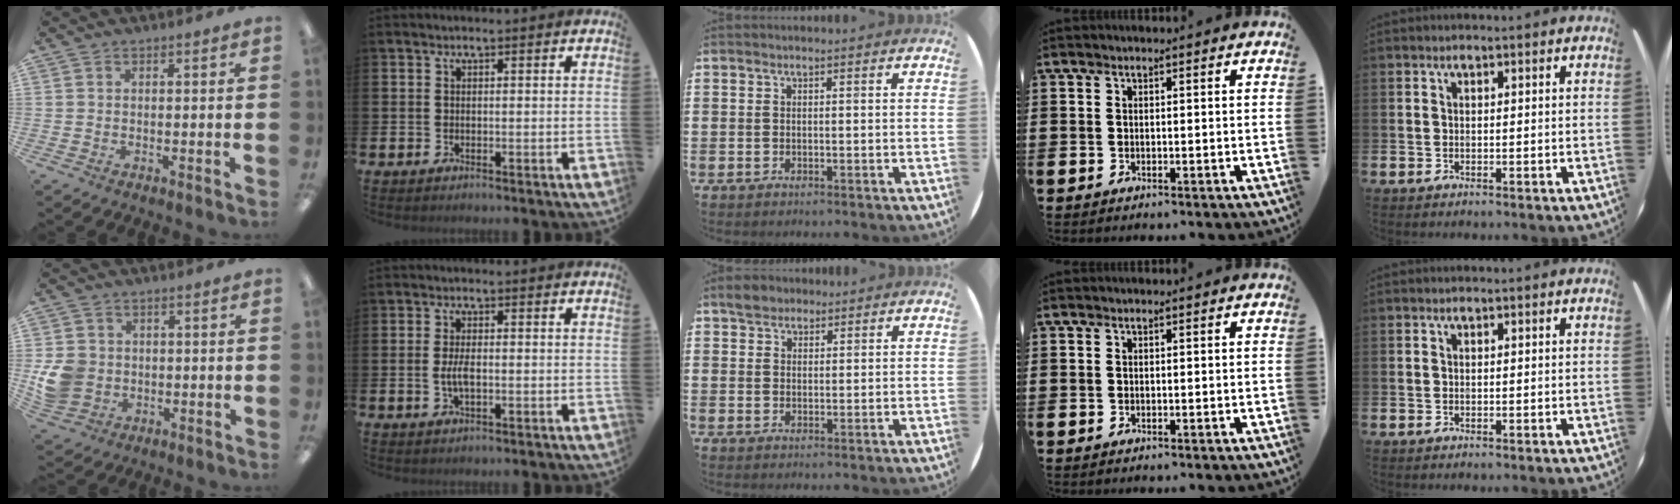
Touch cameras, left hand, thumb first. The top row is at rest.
{"thumb": {"total": 8.3, "force": [-0.6, 7.5, 3.6], "torque": [-0.081, 0.015, -0.007]}, "index": {"total": 3.0, "force": [-0.3, 1.1, 2.7], "torque": [-0.054, -0.003, -0.008]}, "middle": {"total": 2.8, "force": [2.4, 1.5, 0.1], "torque": [-0.001, 0.006, 0.046]}}